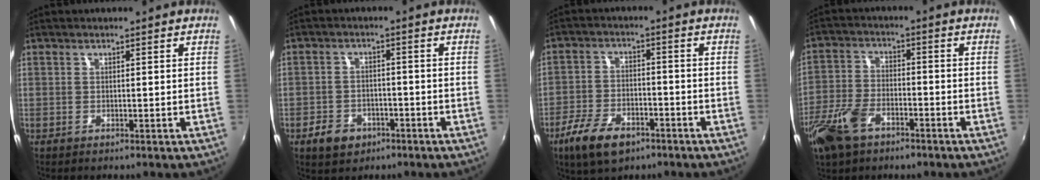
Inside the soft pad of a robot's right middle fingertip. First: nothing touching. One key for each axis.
{"total": 6.0, "fx": -3.5, "fy": 4.2, "fz": 2.3, "tx": -0.072, "ty": 0.008, "tz": -0.049}
{"total": 10.0, "fx": -6.3, "fy": 5.0, "fz": 6.0, "tx": -0.146, "ty": -0.011, "tz": -0.115}
{"total": 11.1, "fx": -6.7, "fy": 5.9, "fz": 6.5, "tx": -0.159, "ty": -0.008, "tz": -0.130}